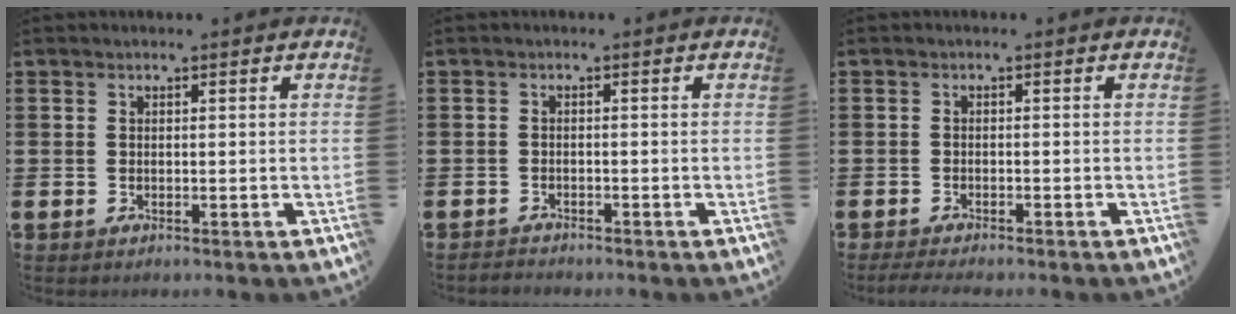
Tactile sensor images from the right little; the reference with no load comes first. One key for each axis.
{"total": 1.1, "fx": -1.0, "fy": 0.1, "fz": -0.1, "tx": -0.002, "ty": 0.002, "tz": -0.022}
{"total": 1.2, "fx": -1.1, "fy": 0.1, "fz": 0.5, "tx": -0.011, "ty": 0.001, "tz": -0.021}